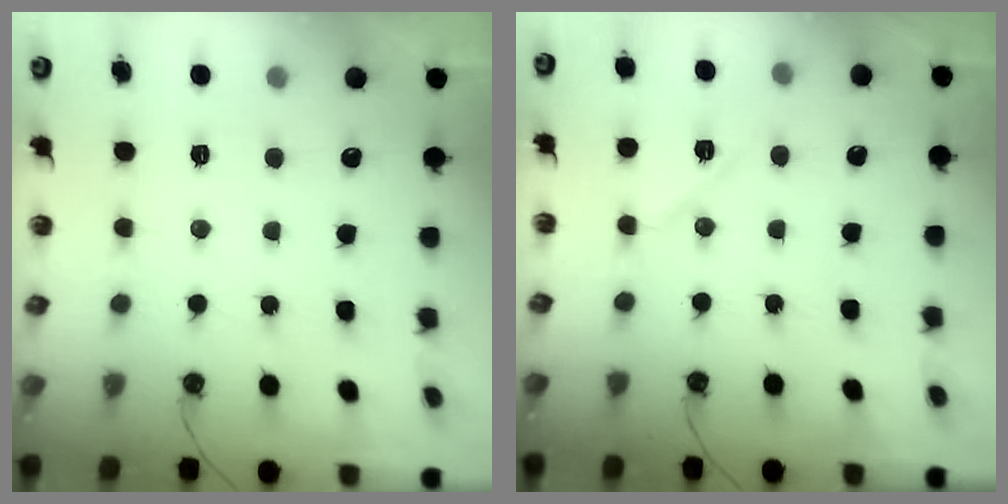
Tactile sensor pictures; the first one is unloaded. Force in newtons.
{"total": 7.9, "press": 7.9, "slide": 0.8}